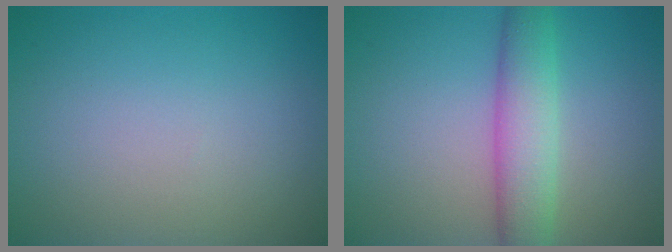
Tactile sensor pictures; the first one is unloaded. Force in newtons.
{"total": 4.7, "press": 4.7, "slide": 0.1}